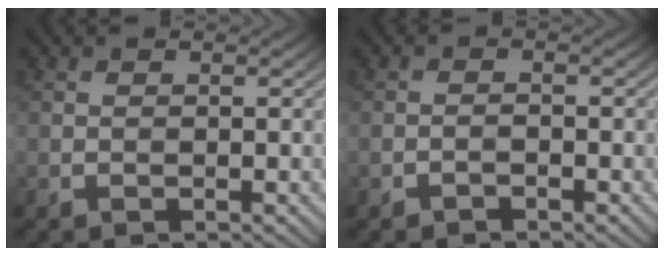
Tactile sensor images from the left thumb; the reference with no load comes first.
{"total": 0.9, "force": [-0.8, 0.3, 0.3], "torque": [-0.003, 0.003, -0.017]}